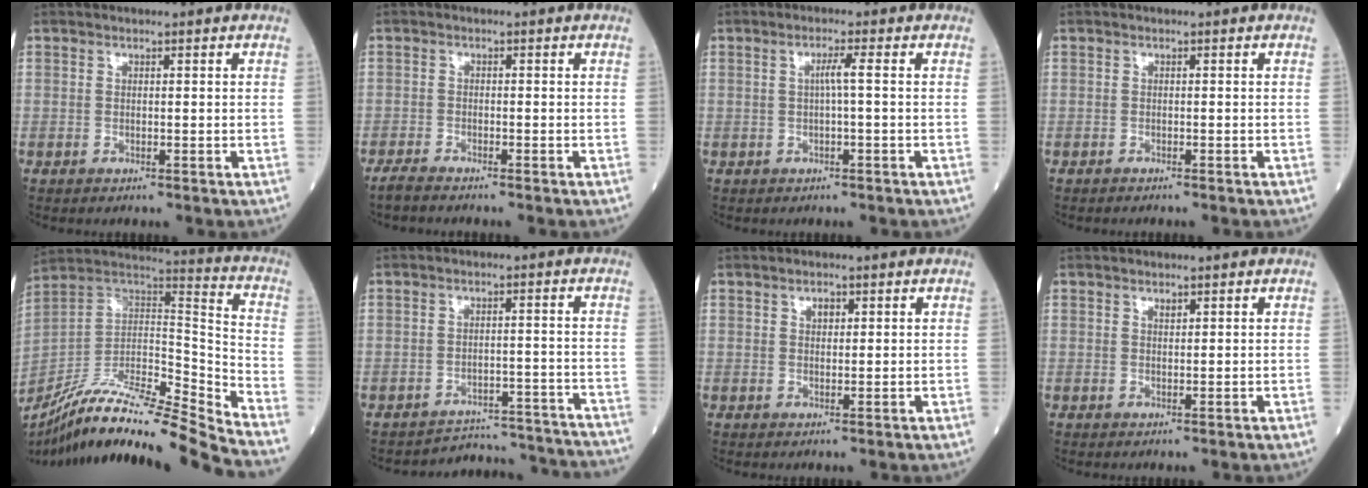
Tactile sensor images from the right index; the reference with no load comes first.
{"total": 2.5, "force": [-2.3, 0.0, 1.0], "torque": [-0.024, -0.006, -0.040]}
{"total": 2.1, "force": [0.0, -0.4, 2.0], "torque": [-0.037, 0.002, 0.000]}
{"total": 1.3, "force": [-1.2, 0.0, 0.6], "torque": [-0.008, 0.001, -0.015]}
{"total": 23.9, "force": [-21.0, -0.6, 11.5], "torque": [-0.206, -0.008, -0.363]}
{"total": 12.7, "force": [-12.6, 1.4, -0.3], "torque": [0.022, 0.030, -0.148]}
{"total": 1.6, "force": [0.7, 0.9, 1.0], "torque": [-0.016, 0.001, 0.011]}
{"total": 0.8, "force": [0.6, 0.3, 0.5], "torque": [-0.010, -0.003, 0.010]}